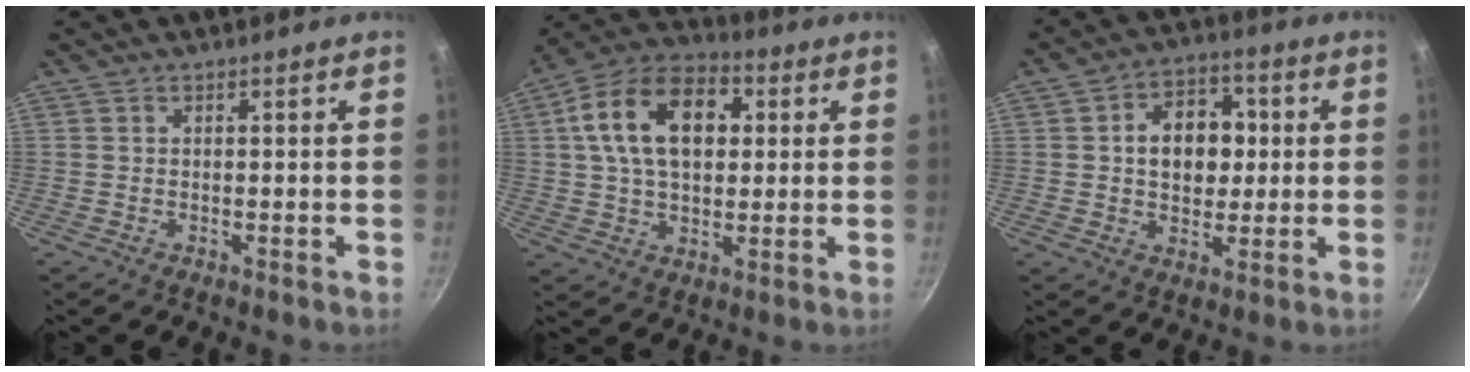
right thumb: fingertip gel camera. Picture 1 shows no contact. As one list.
[{"total": 17.8, "force": [4.0, 11.5, 13.0], "torque": [-0.198, 0.018, 0.053]}, {"total": 11.5, "force": [1.4, 8.5, 7.6], "torque": [-0.074, 0.013, 0.014]}]